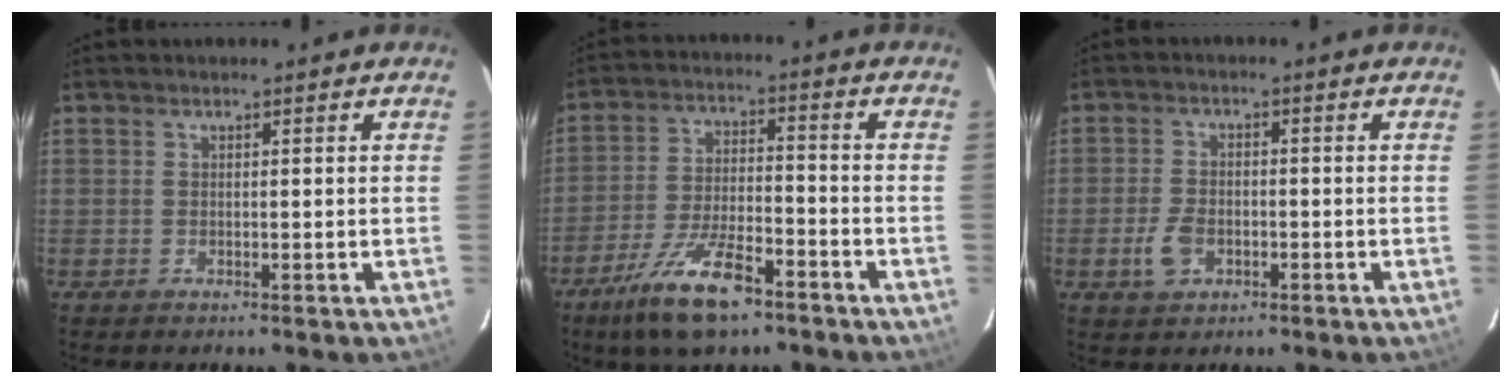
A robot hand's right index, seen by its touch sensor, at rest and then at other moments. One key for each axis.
{"total": 13.0, "fx": -8.8, "fy": 4.2, "fz": 8.6, "tx": -0.185, "ty": -0.017, "tz": -0.156}
{"total": 5.2, "fx": -2.2, "fy": 3.5, "fz": 3.3, "tx": -0.079, "ty": -0.002, "tz": -0.037}